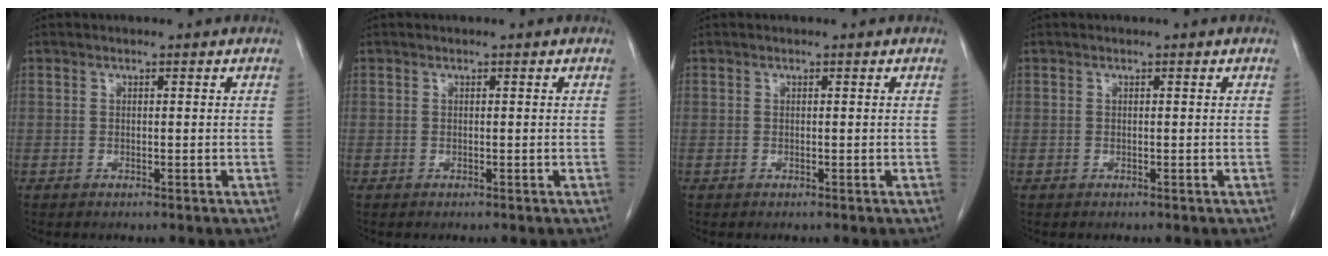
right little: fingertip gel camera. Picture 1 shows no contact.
{"total": 0.0}
{"total": 0.0}
{"total": 0.0}